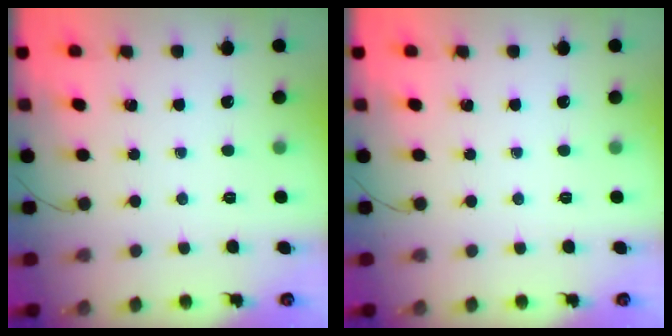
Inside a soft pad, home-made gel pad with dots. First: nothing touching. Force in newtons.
{"total": 0.0}